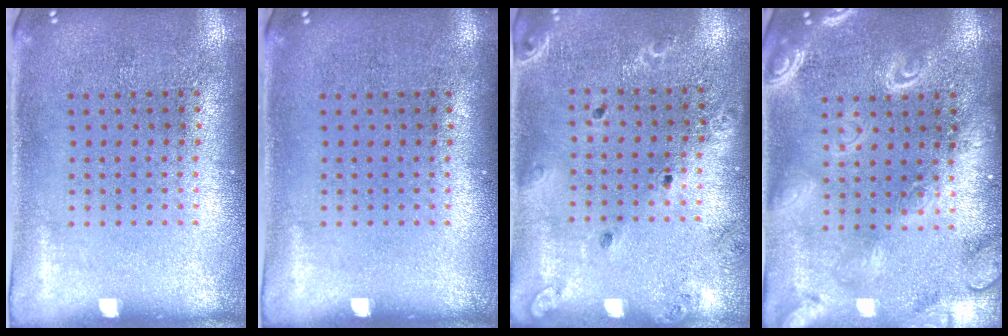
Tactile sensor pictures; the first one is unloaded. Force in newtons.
{"total": 0.0}
{"total": 1.4, "press": 1.4, "slide": 0.1}
{"total": 3.8, "press": 3.8, "slide": 0.5}